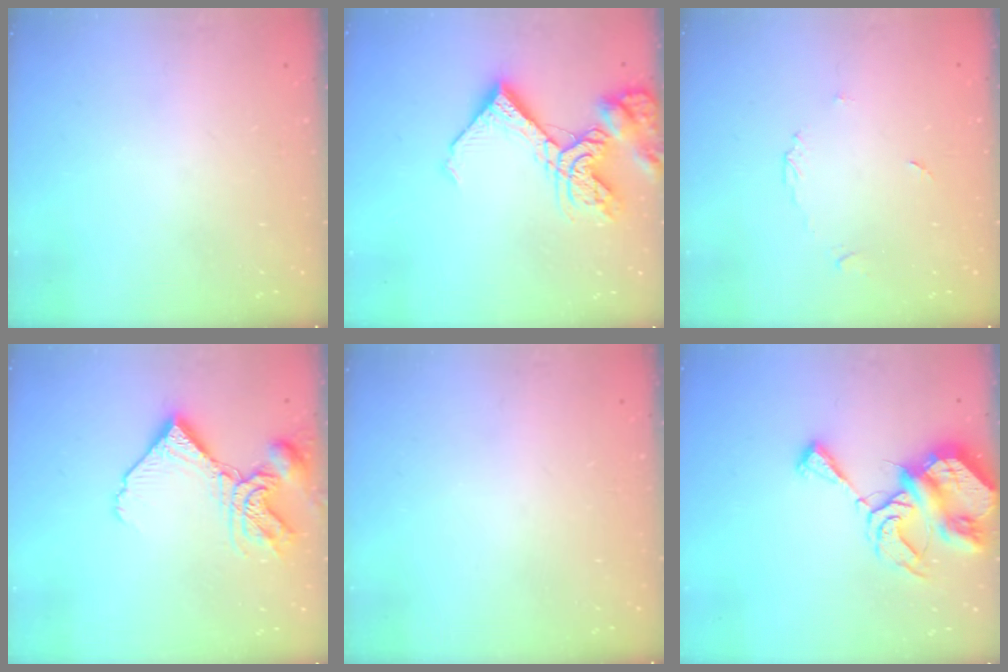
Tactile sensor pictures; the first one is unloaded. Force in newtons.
{"total": 14.6, "press": 14.5, "slide": 1.7}
{"total": 3.7, "press": 3.6, "slide": 0.3}
{"total": 11.1, "press": 11.0, "slide": 1.2}
{"total": 0.0}
{"total": 9.8, "press": 9.8, "slide": 1.1}